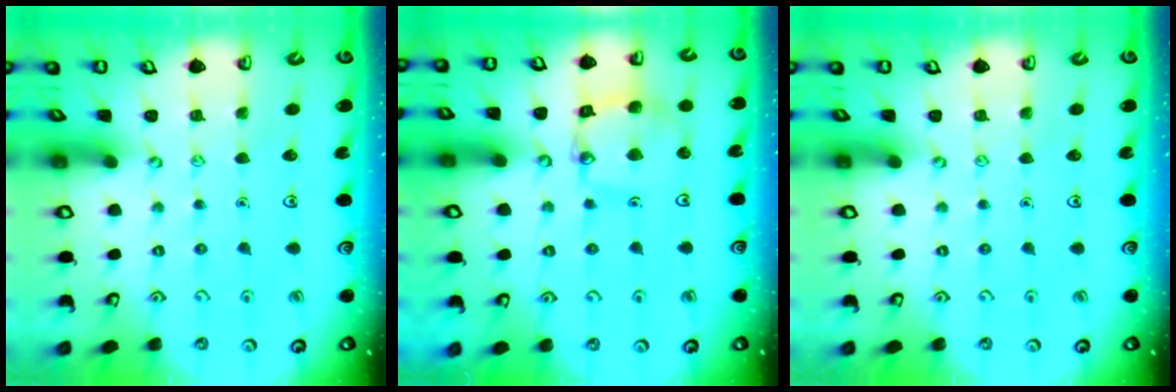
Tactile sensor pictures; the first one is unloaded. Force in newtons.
{"total": 13.8, "press": 13.7, "slide": 1.5}
{"total": 0.0}